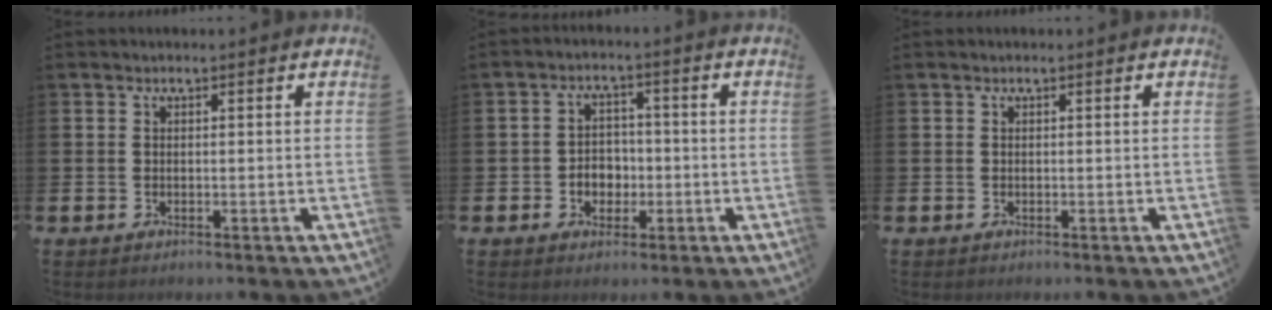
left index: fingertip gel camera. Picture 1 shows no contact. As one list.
[{"total": 3.4, "force": [-1.0, 3.0, 1.4], "torque": [-0.027, 0.004, -0.027]}, {"total": 0.0}]